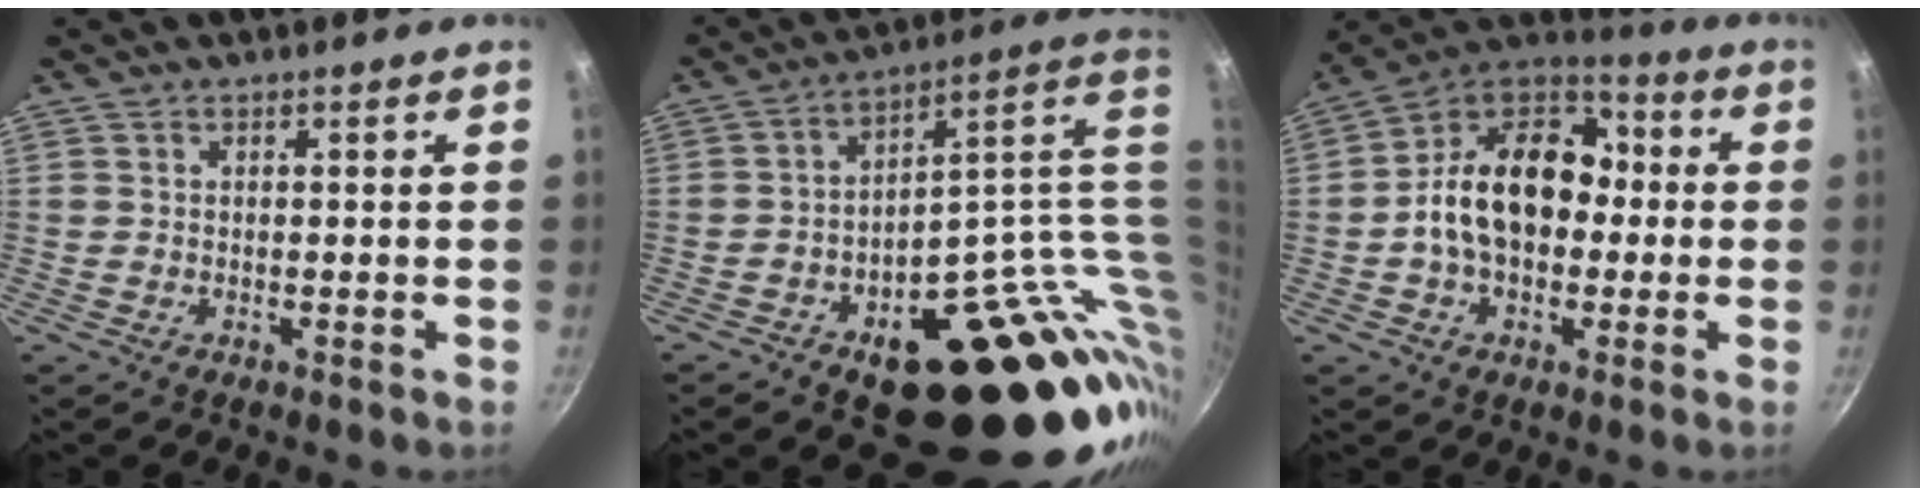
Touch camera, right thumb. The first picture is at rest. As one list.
[{"total": 28.2, "force": [0.8, 15.3, 23.7], "torque": [-0.221, 0.009, 0.037]}, {"total": 18.4, "force": [-0.7, 13.0, 12.9], "torque": [-0.175, 0.051, -0.031]}]